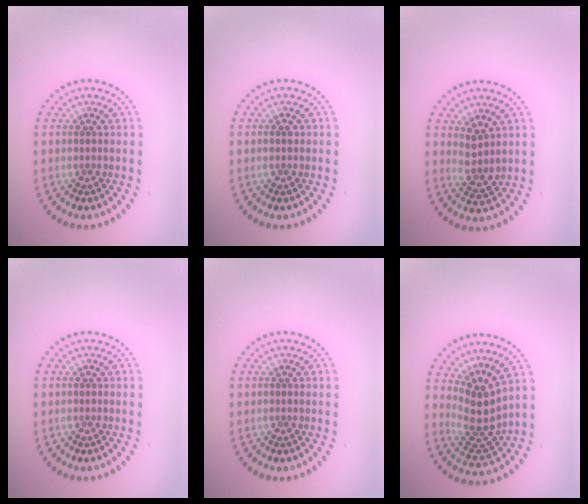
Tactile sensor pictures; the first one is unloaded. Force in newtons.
{"total": 1.0, "press": 1.0, "slide": 0.1}
{"total": 2.3, "press": 1.9, "slide": 1.4}
{"total": 0.0}
{"total": 0.0}
{"total": 3.8, "press": 2.9, "slide": 2.5}